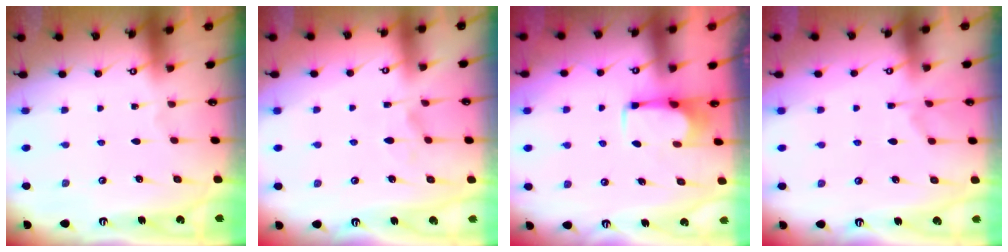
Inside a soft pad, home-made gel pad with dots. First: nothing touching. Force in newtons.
{"total": 1.9, "press": 1.5, "slide": 1.1}
{"total": 3.0, "press": 2.9, "slide": 0.5}
{"total": 2.2, "press": 1.8, "slide": 1.3}